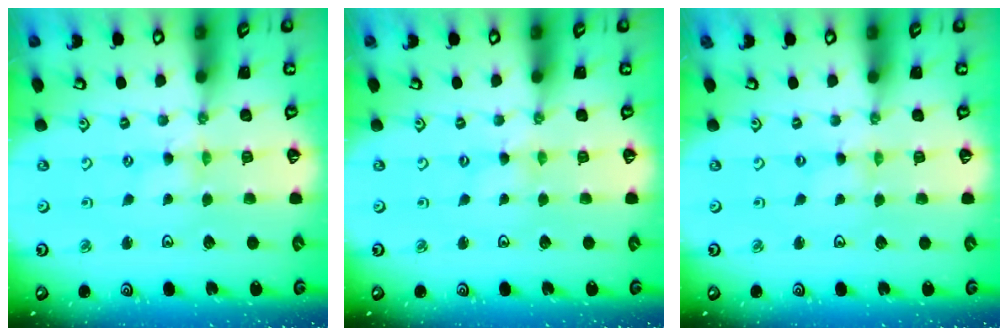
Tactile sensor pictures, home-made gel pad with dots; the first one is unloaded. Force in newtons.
{"total": 0.0}
{"total": 0.0}